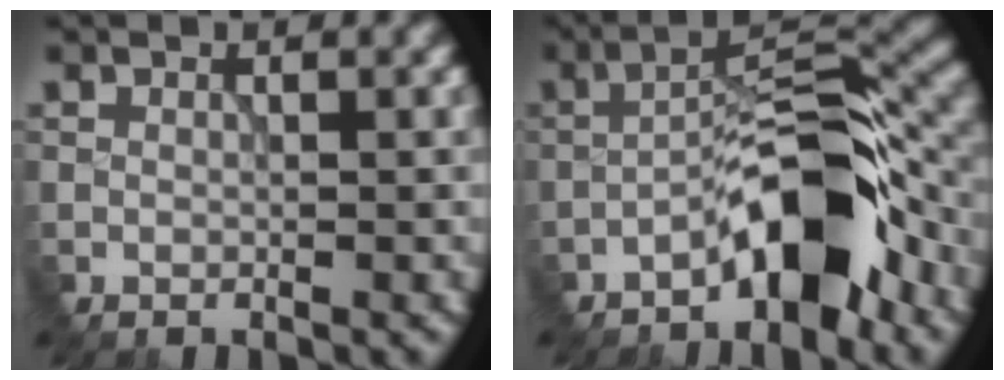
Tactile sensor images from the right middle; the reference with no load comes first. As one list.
[{"total": 7.9, "force": [-4.5, 2.4, 6.0], "torque": [-0.088, 0.024, -0.083]}]